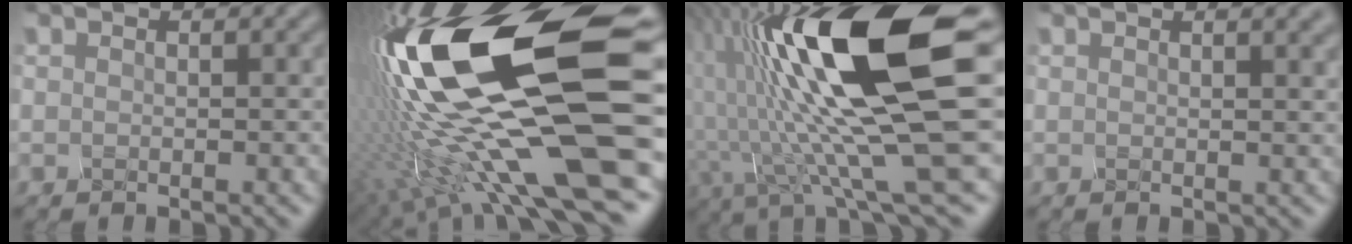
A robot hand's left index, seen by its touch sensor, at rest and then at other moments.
{"total": 18.8, "force": [0.5, 5.6, 17.9], "torque": [-0.364, -0.006, 0.025]}
{"total": 13.2, "force": [2.1, 1.8, 12.9], "torque": [-0.239, -0.001, 0.062]}
{"total": 3.9, "force": [1.6, 1.5, 3.2], "torque": [-0.019, 0.031, 0.012]}